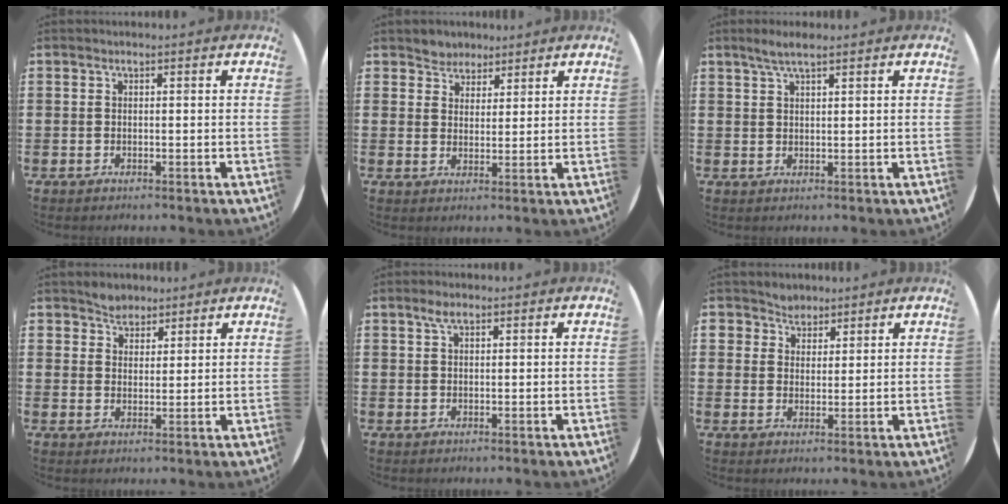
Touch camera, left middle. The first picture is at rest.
{"total": 3.2, "force": [2.7, 1.6, -0.5], "torque": [-0.003, 0.002, 0.052]}
{"total": 2.8, "force": [2.1, 0.4, 1.8], "torque": [-0.038, 0.005, 0.036]}
{"total": 3.2, "force": [2.9, 1.3, -0.2], "torque": [0.005, -0.005, 0.055]}
{"total": 2.0, "force": [1.3, 0.9, 1.2], "torque": [-0.018, 0.002, 0.021]}
{"total": 3.3, "force": [2.8, 1.7, -0.4], "torque": [-0.004, 0.004, 0.054]}